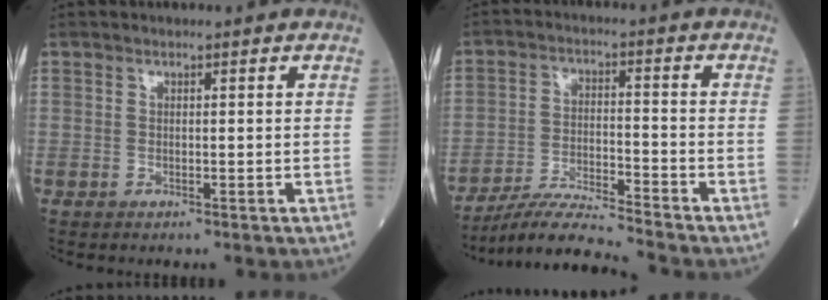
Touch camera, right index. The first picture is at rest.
{"total": 7.9, "force": [-7.5, -1.4, 2.1], "torque": [-0.042, -0.012, -0.136]}